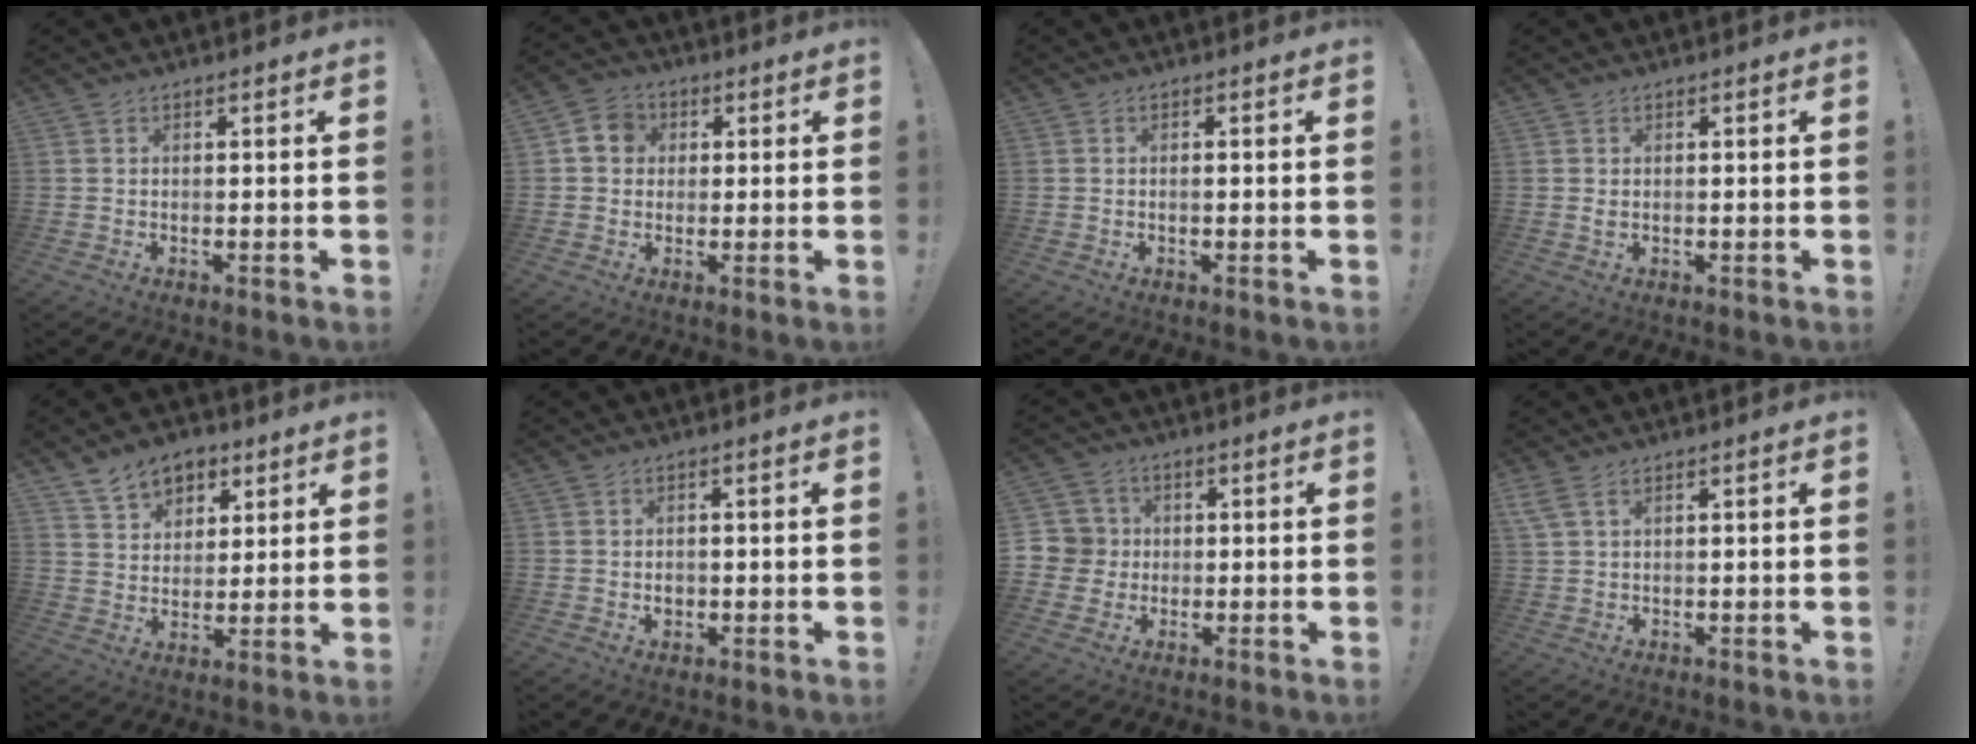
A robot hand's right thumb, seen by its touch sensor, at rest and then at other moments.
{"total": 6.7, "force": [1.4, 5.9, 2.8], "torque": [-0.044, 0.009, 0.029]}
{"total": 0.8, "force": [-0.4, 0.1, 0.7], "torque": [-0.006, -0.002, -0.009]}
{"total": 0.7, "force": [0.2, 0.3, 0.6], "torque": [-0.006, -0.002, 0.003]}
{"total": 9.9, "force": [6.2, 7.0, 3.2], "torque": [-0.047, -0.033, 0.120]}
{"total": 1.8, "force": [-0.3, 1.6, 0.9], "torque": [-0.009, -0.002, -0.006]}
{"total": 7.0, "force": [-0.1, 6.9, 1.3], "torque": [-0.025, 0.008, 0.003]}
{"total": 3.3, "force": [1.8, 1.0, 2.6], "torque": [-0.057, 0.000, 0.035]}